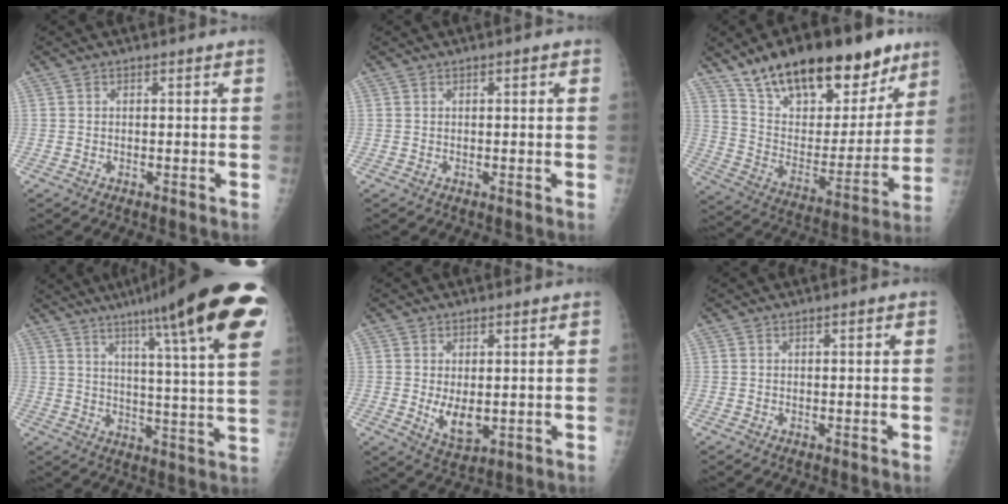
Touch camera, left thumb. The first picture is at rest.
{"total": 1.1, "force": [0.4, 0.5, 0.9], "torque": [-0.008, 0.002, 0.004]}
{"total": 28.2, "force": [19.1, 12.3, 16.8], "torque": [-0.224, -0.055, 0.310]}
{"total": 26.6, "force": [15.1, 3.1, 21.7], "torque": [-0.277, -0.034, 0.203]}
{"total": 5.7, "force": [-0.1, 3.3, 4.6], "torque": [-0.068, -0.015, 0.013]}
{"total": 0.8, "force": [0.3, 0.3, 0.6], "torque": [-0.006, 0.002, 0.003]}